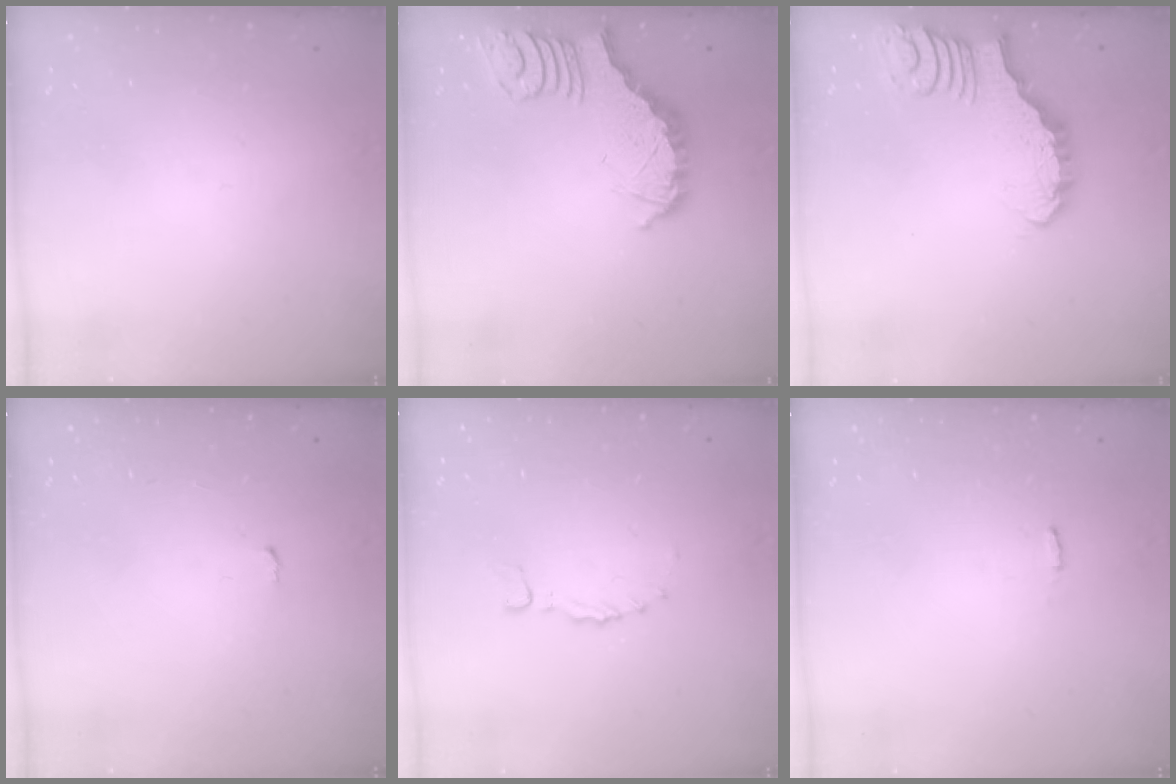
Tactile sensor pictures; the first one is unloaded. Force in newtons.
{"total": 4.5, "press": 4.4, "slide": 0.9}
{"total": 2.9, "press": 2.9, "slide": 0.3}
{"total": 2.7, "press": 2.7, "slide": 0.2}
{"total": 0.0}
{"total": 2.3, "press": 2.3, "slide": 0.4}